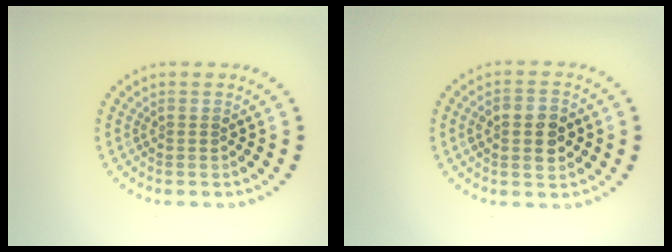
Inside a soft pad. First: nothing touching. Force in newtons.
{"total": 3.8, "press": 3.8, "slide": 0.2}